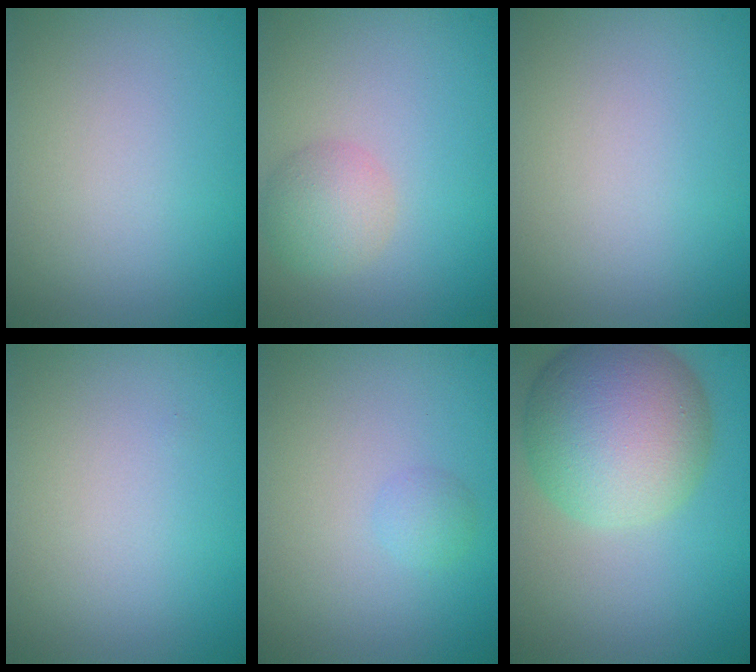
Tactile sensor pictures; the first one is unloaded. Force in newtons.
{"total": 2.7, "press": 2.7, "slide": 0.1}
{"total": 0.0}
{"total": 0.0}
{"total": 0.9, "press": 0.8, "slide": 0.1}
{"total": 10.4, "press": 10.4, "slide": 0.5}